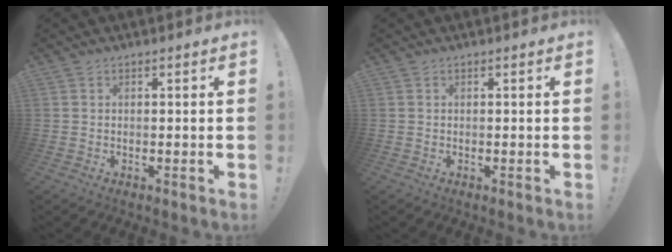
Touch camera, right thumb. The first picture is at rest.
{"total": 0.0}